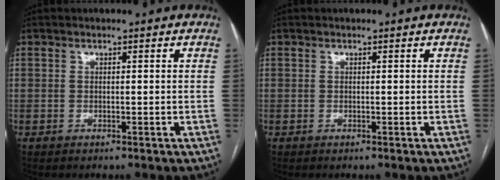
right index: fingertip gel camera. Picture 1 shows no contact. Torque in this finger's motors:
{"motor_torque": [0.00, 0.00, 0.00, 0.00]}